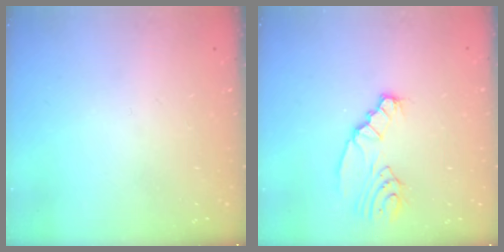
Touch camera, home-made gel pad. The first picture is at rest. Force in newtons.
{"total": 4.0, "press": 3.9, "slide": 0.5}